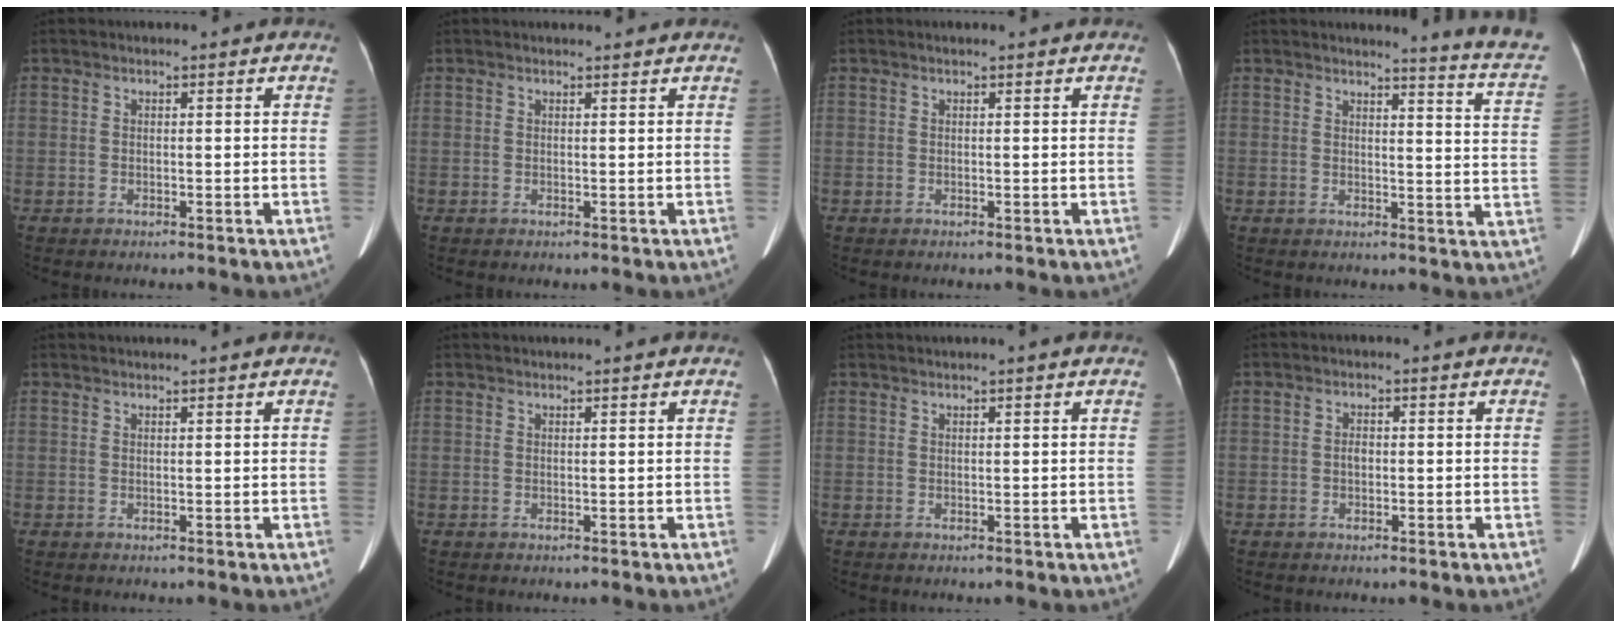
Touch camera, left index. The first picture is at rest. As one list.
[{"total": 1.9, "force": [1.9, 0.2, 0.4], "torque": [-0.008, 0.010, 0.023]}, {"total": 0.9, "force": [0.8, 0.1, 0.4], "torque": [-0.007, 0.014, 0.009]}, {"total": 10.5, "force": [10.0, -0.9, 3.0], "torque": [-0.027, -0.078, 0.088]}, {"total": 2.8, "force": [2.6, -0.4, 0.9], "torque": [-0.010, 0.025, 0.039]}, {"total": 2.1, "force": [1.9, -0.4, 0.7], "torque": [-0.008, 0.023, 0.033]}, {"total": 1.2, "force": [1.0, -0.4, 0.6], "torque": [-0.016, 0.009, 0.027]}, {"total": 1.0, "force": [-0.2, 0.6, 0.8], "torque": [-0.015, 0.001, -0.004]}]